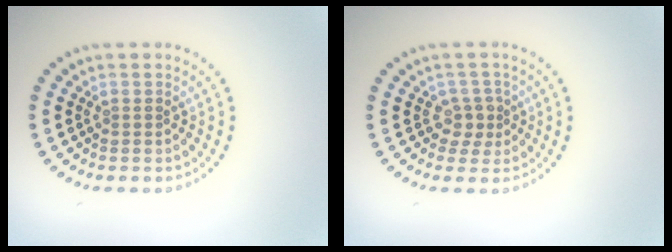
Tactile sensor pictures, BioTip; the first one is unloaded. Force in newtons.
{"total": 1.9, "press": 1.5, "slide": 1.1}